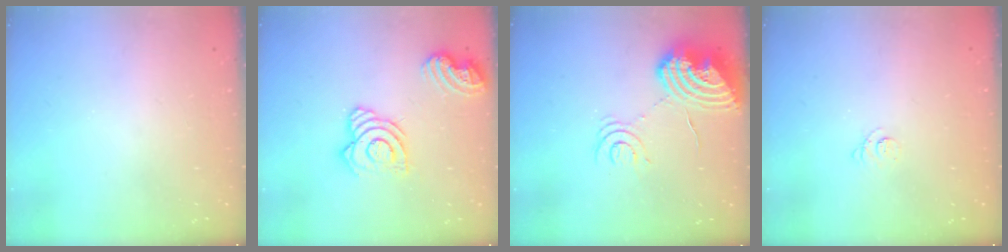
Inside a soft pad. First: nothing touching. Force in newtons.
{"total": 15.5, "press": 15.4, "slide": 1.8}
{"total": 17.1, "press": 17.0, "slide": 1.6}
{"total": 2.3, "press": 2.2, "slide": 0.2}